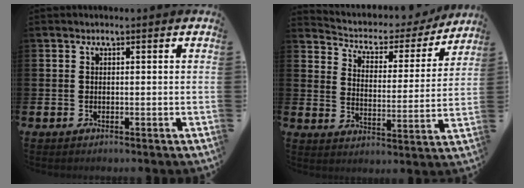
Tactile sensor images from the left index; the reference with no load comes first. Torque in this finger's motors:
{"motor_torque": [0.95, -1.19, 0.13, 0.02]}